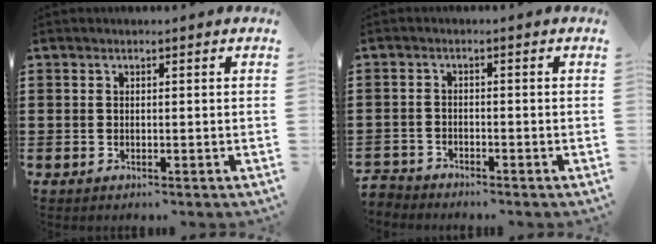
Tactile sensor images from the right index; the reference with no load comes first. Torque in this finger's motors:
{"motor_torque": [-2.14, 0.00, -1.05, -0.21]}